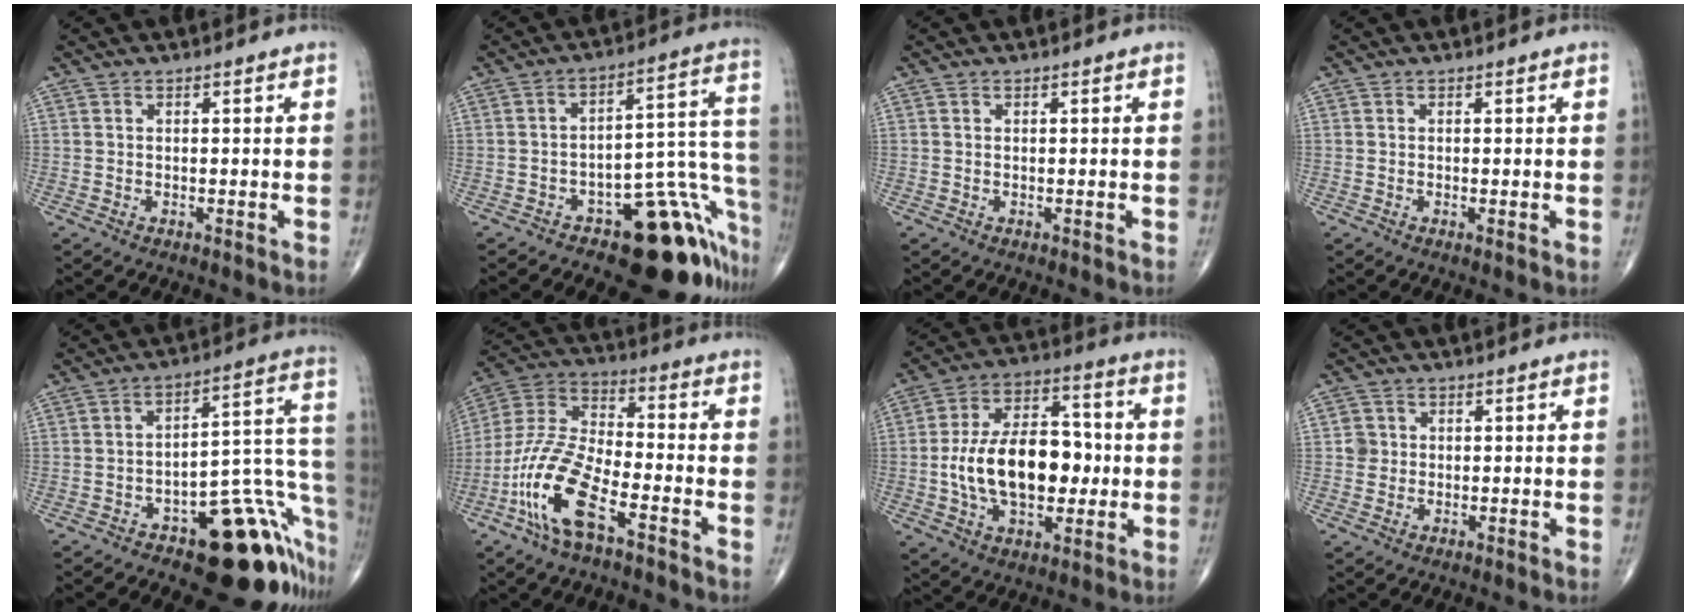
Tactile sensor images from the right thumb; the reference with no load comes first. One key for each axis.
{"total": 20.1, "fx": -11.2, "fy": 8.5, "fz": 14.4, "tx": -0.065, "ty": 0.115, "tz": -0.147}
{"total": 0.0}
{"total": 0.5, "fx": 0.0, "fy": 0.1, "fz": 0.5, "tx": -0.013, "ty": -0.003, "tz": -0.003}
{"total": 22.5, "fx": -11.4, "fy": 9.6, "fz": 16.8, "tx": -0.104, "ty": 0.105, "tz": -0.148}
{"total": 15.4, "fx": -7.7, "fy": 5.7, "fz": 12.1, "tx": -0.259, "ty": 0.043, "tz": -0.153}
{"total": 19.1, "fx": -1.3, "fy": 11.4, "fz": 15.3, "tx": -0.238, "ty": 0.029, "tz": -0.019}
{"total": 2.2, "fx": 0.1, "fy": 2.2, "fz": 0.3, "tx": 0.010, "ty": 0.005, "tz": 0.000}